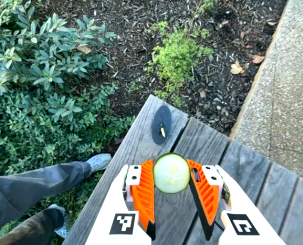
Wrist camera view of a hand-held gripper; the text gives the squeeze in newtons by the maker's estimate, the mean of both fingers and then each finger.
{"total": 6.3, "left": 6.0, "right": 6.5}